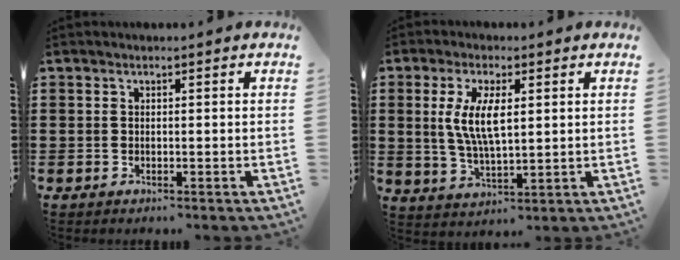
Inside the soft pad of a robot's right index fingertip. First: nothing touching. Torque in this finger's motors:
{"motor_torque": [0.74, 0.37, 0.43, 0.12]}